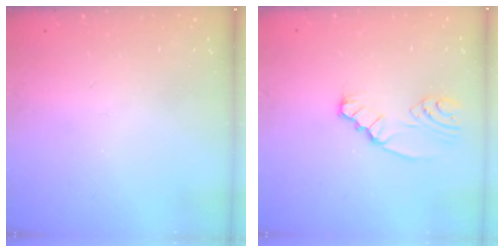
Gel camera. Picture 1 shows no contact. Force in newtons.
{"total": 2.4, "press": 2.4, "slide": 0.3}